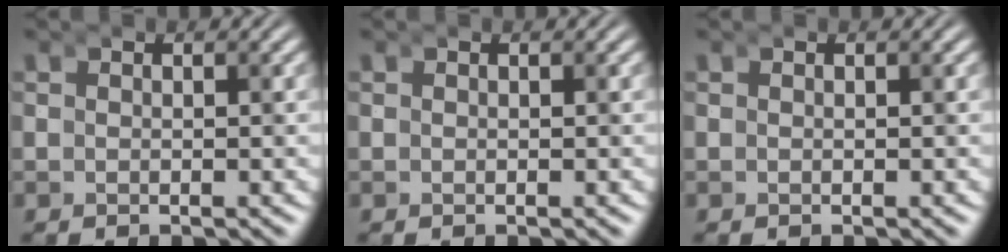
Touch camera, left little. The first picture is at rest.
{"total": 0.0}
{"total": 0.0}